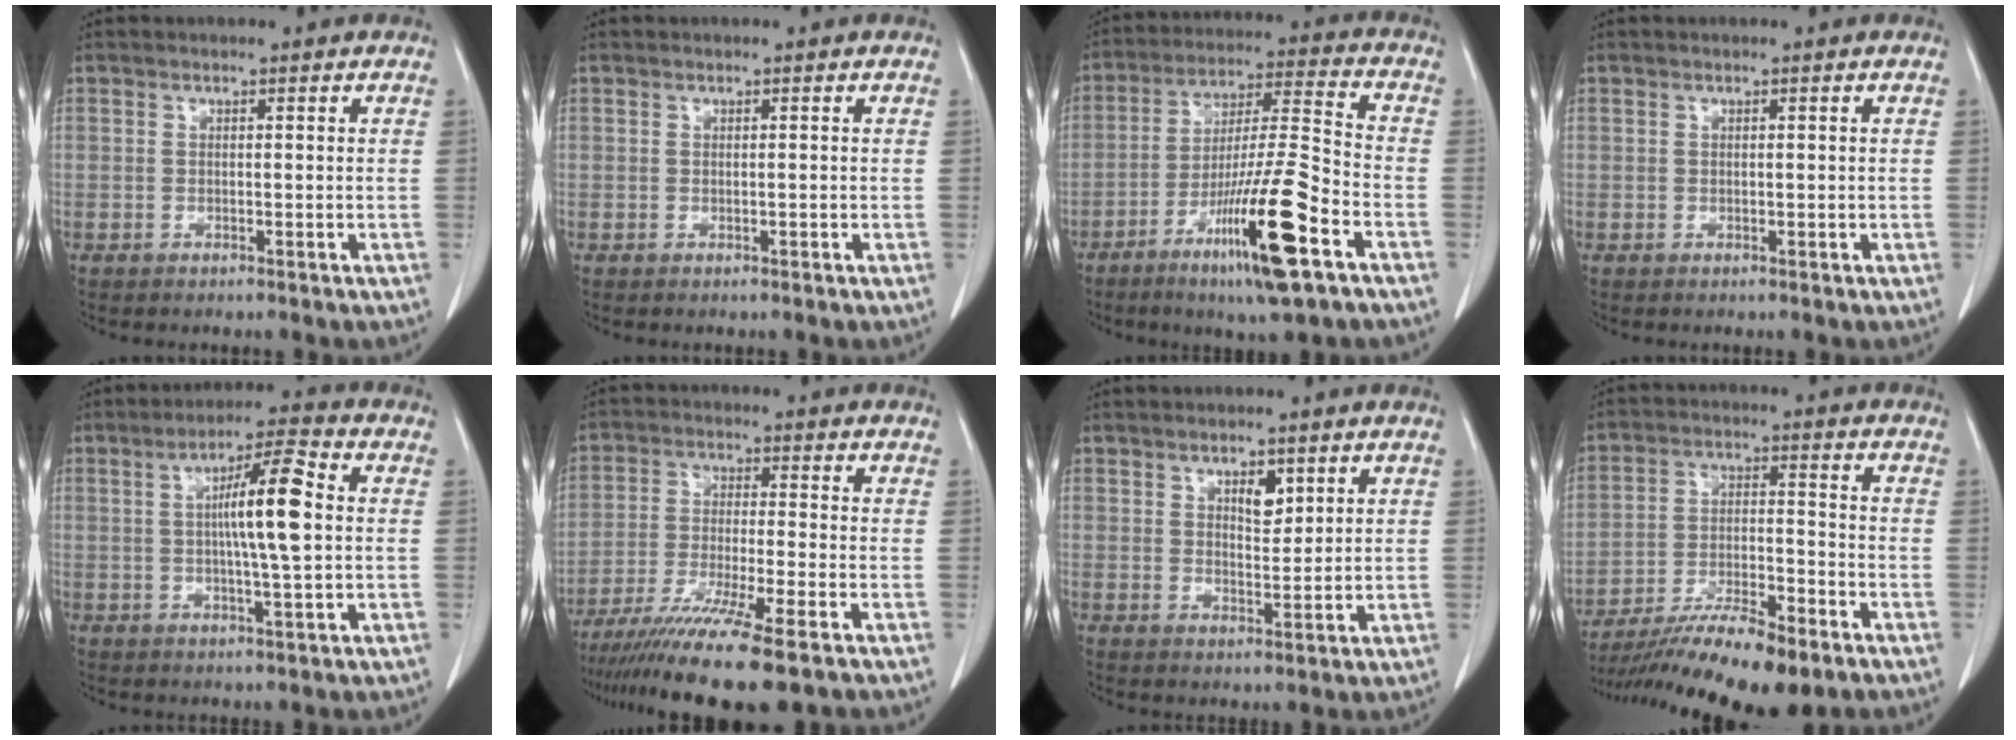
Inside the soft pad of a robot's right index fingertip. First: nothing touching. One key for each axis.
{"total": 0.0}
{"total": 17.6, "fx": -8.6, "fy": 0.6, "fz": 15.3, "tx": -0.279, "ty": -0.025, "tz": -0.148}
{"total": 0.0}
{"total": 9.7, "fx": 1.0, "fy": 0.5, "fz": 9.6, "tx": -0.163, "ty": 0.008, "tz": 0.012}
{"total": 12.6, "fx": -9.2, "fy": -0.7, "fz": 8.5, "tx": -0.150, "ty": -0.035, "tz": -0.154}
{"total": 3.6, "fx": 1.9, "fy": 1.6, "fz": 2.6, "tx": -0.039, "ty": -0.004, "tz": 0.031}
{"total": 13.9, "fx": -10.7, "fy": 1.7, "fz": 8.7, "tx": -0.152, "ty": -0.016, "tz": -0.183}